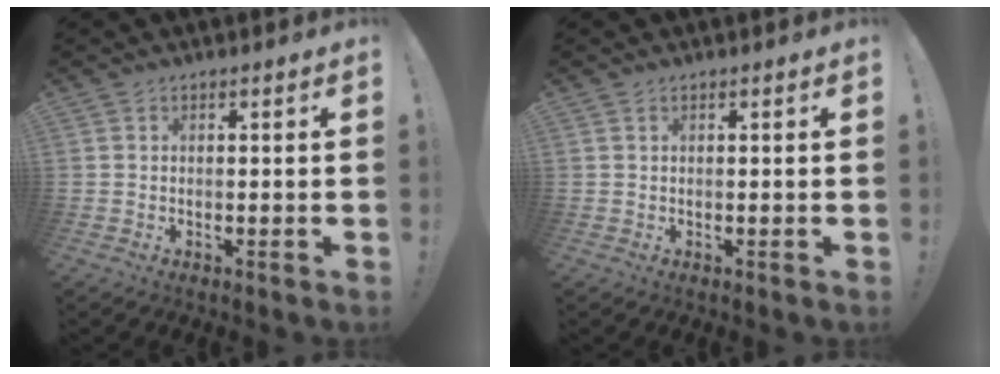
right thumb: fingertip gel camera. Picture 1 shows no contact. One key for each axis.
{"total": 0.0}